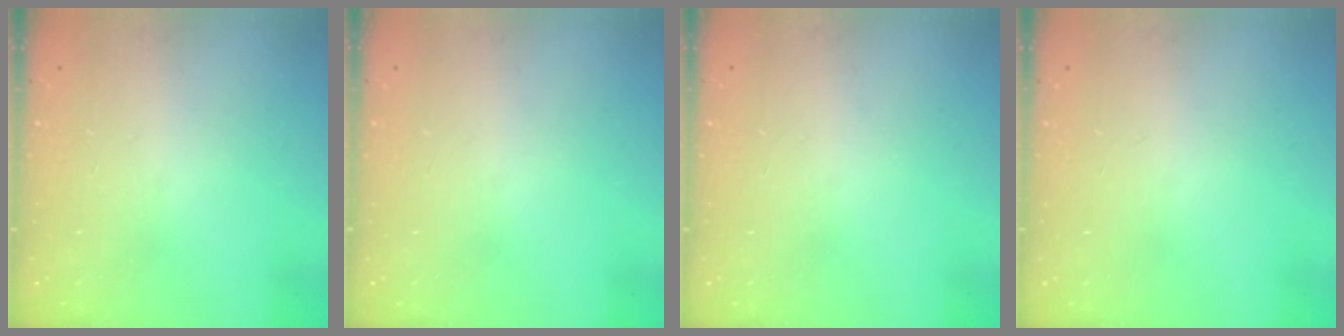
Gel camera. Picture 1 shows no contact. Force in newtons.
{"total": 0.0}
{"total": 0.0}
{"total": 0.0}